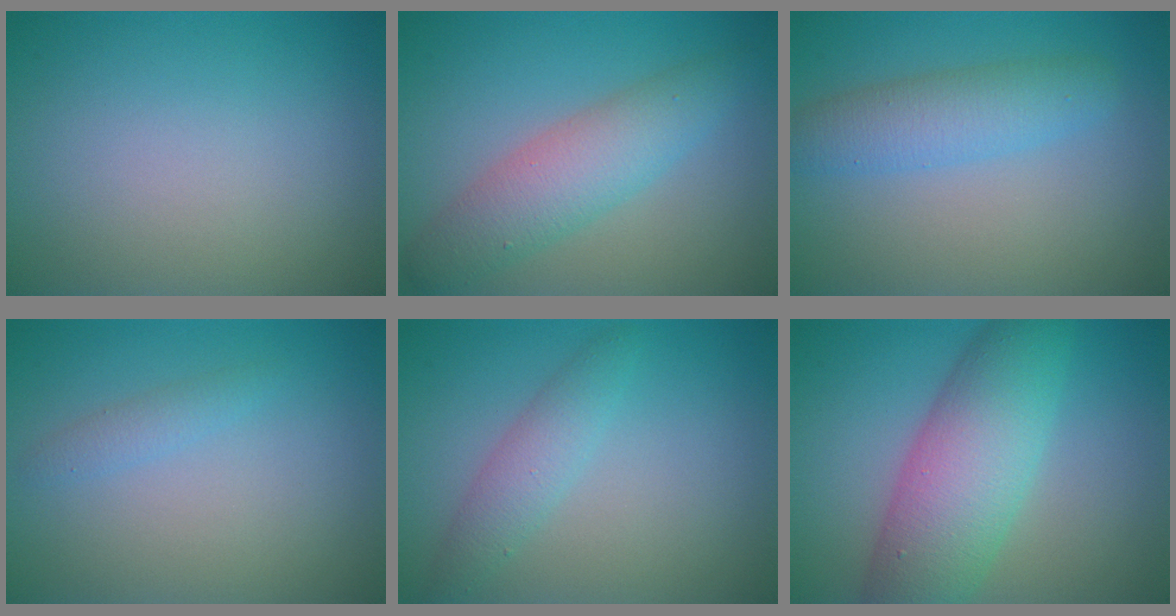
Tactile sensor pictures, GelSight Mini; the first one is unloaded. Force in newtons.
{"total": 4.8, "press": 4.8, "slide": 0.1}
{"total": 3.7, "press": 3.7, "slide": 0.2}
{"total": 1.2, "press": 1.2, "slide": 0.1}
{"total": 2.4, "press": 2.4, "slide": 0.1}
{"total": 8.3, "press": 8.3, "slide": 0.1}